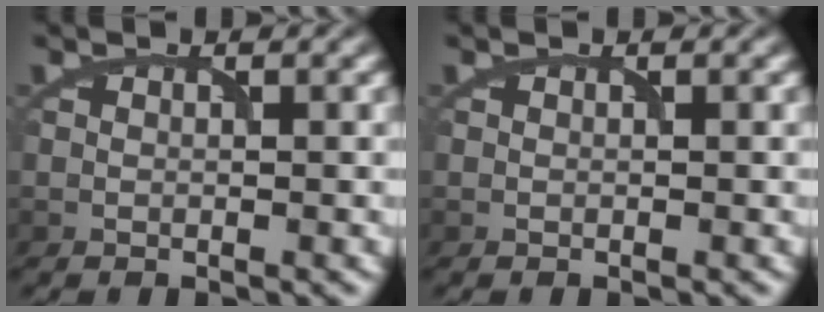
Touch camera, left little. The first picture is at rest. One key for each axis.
{"total": 0.0}